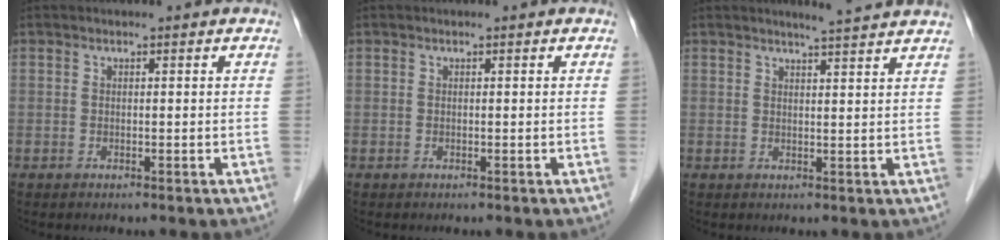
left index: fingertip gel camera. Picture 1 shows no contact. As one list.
[{"total": 0.0}, {"total": 5.2, "force": [4.7, -0.8, 2.0], "torque": [-0.033, 0.003, 0.052]}]